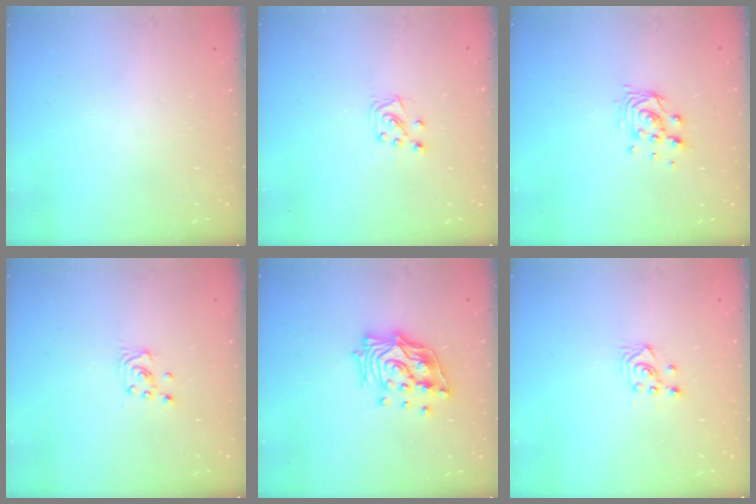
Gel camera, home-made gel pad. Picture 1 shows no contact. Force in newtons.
{"total": 6.4, "press": 6.4, "slide": 0.6}
{"total": 8.2, "press": 8.2, "slide": 0.4}
{"total": 2.2, "press": 2.2, "slide": 0.2}
{"total": 15.8, "press": 15.7, "slide": 1.6}
{"total": 2.6, "press": 2.6, "slide": 0.3}